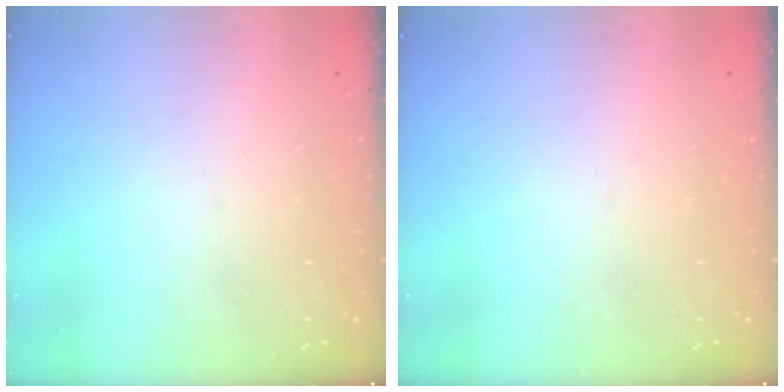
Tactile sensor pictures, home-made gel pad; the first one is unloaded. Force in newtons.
{"total": 2.8, "press": 2.8, "slide": 0.4}